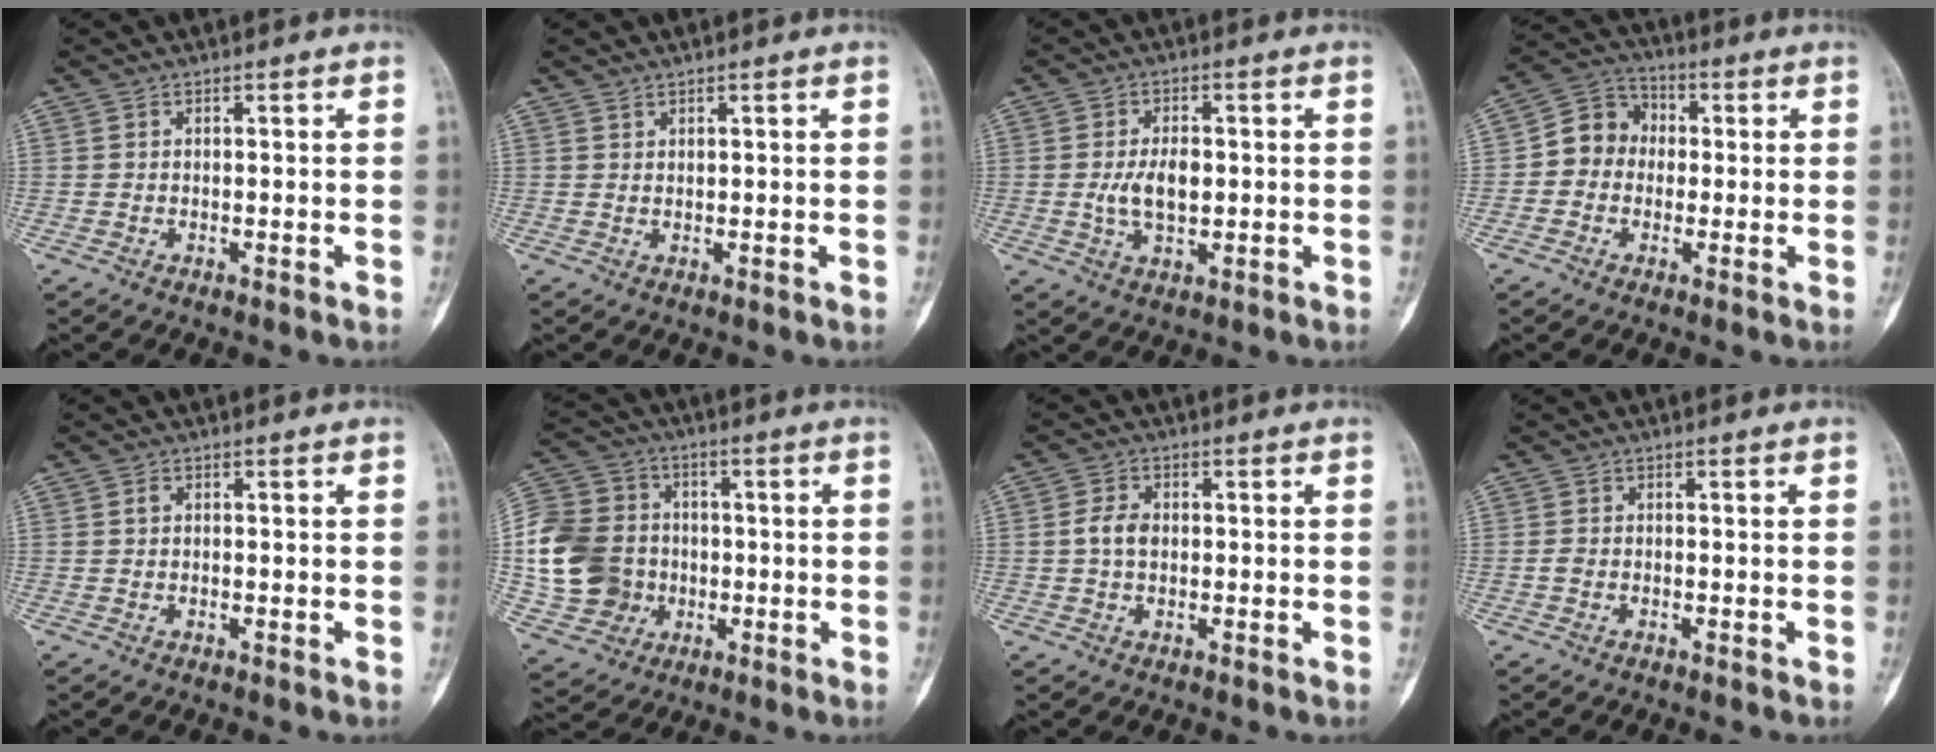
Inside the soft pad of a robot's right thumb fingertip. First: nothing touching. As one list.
[{"total": 0.6, "force": [0.6, 0.0, 0.2], "torque": [-0.004, -0.005, 0.014]}, {"total": 6.1, "force": [-0.2, 3.4, 5.0], "torque": [-0.089, -0.002, -0.001]}, {"total": 8.1, "force": [-0.4, 7.3, 3.6], "torque": [-0.035, 0.030, -0.025]}, {"total": 0.8, "force": [0.1, 0.6, 0.5], "torque": [-0.008, 0.002, 0.000]}, {"total": 17.1, "force": [-1.0, 14.9, 8.3], "torque": [-0.158, 0.020, -0.012]}, {"total": 3.7, "force": [0.0, 2.5, 2.7], "torque": [-0.054, 0.008, -0.004]}, {"total": 0.9, "force": [-0.3, 0.7, 0.6], "torque": [-0.013, 0.001, -0.007]}]